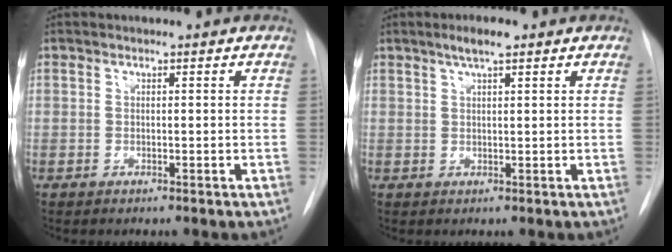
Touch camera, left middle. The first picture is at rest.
{"total": 3.2, "force": [2.1, 0.4, 2.3], "torque": [-0.048, 0.004, 0.036]}